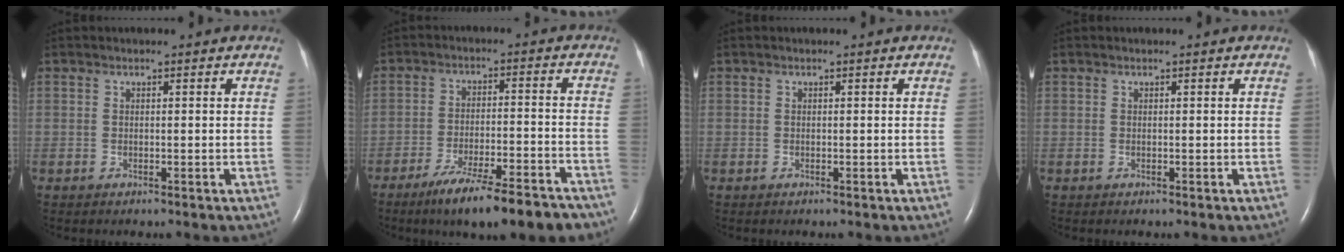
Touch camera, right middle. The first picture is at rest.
{"total": 15.2, "force": [-11.9, 2.3, 9.1], "torque": [-0.113, -0.009, -0.179]}
{"total": 0.0}
{"total": 0.0}